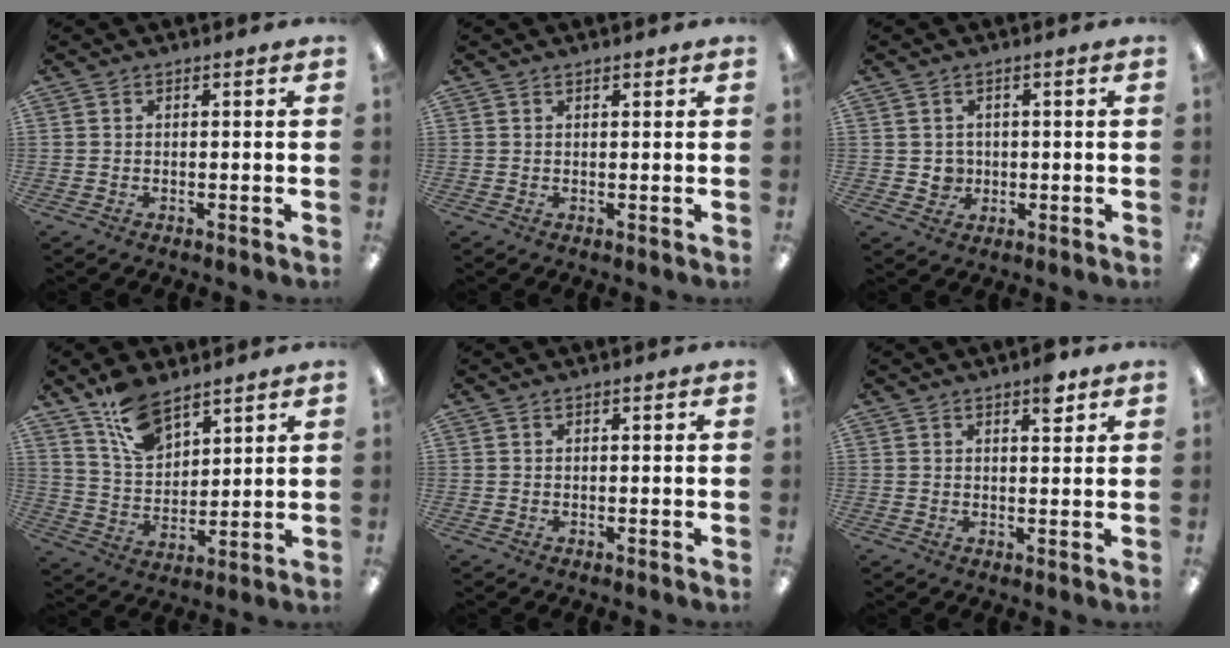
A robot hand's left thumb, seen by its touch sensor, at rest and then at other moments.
{"total": 0.9, "force": [0.7, 0.3, 0.4], "torque": [0.000, -0.003, 0.012]}
{"total": 3.2, "force": [0.5, 3.1, 0.7], "torque": [-0.003, 0.000, 0.005]}
{"total": 11.6, "force": [8.4, 5.8, 5.5], "torque": [-0.110, -0.035, 0.158]}
{"total": 0.0}
{"total": 4.5, "force": [3.0, 1.6, 2.9], "torque": [-0.023, -0.015, 0.044]}